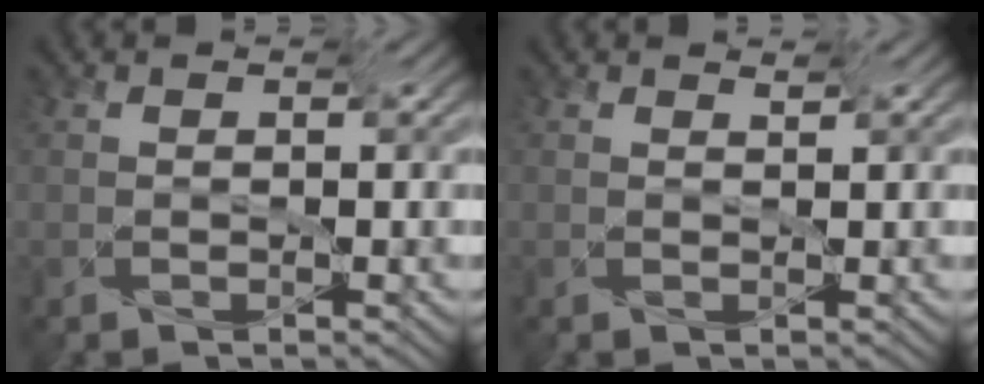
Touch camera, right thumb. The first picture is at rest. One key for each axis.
{"total": 1.3, "fx": 1.3, "fy": 0.0, "fz": -0.1, "tx": 0.005, "ty": -0.006, "tz": 0.023}